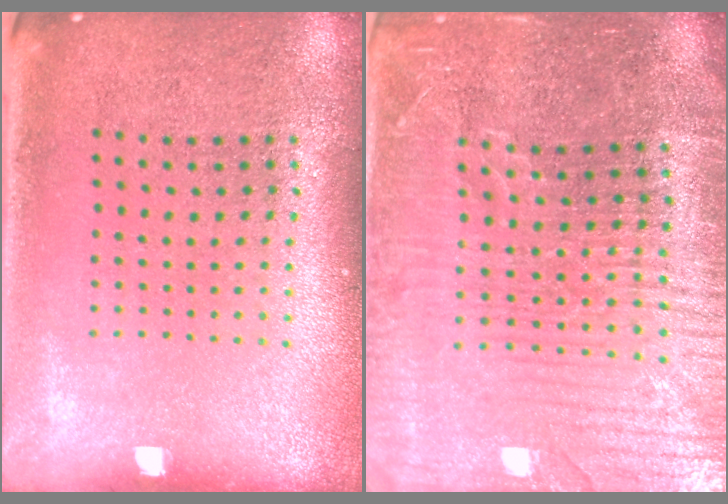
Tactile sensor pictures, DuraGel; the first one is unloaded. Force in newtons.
{"total": 4.8, "press": 4.5, "slide": 1.7}